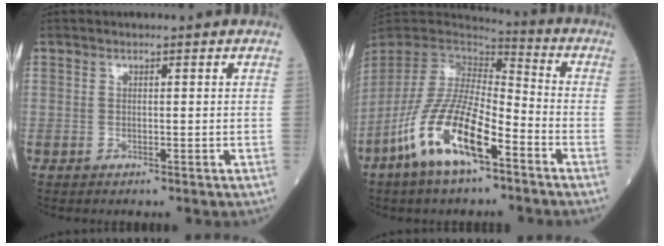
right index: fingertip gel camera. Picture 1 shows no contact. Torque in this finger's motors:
{"motor_torque": [1.66, -0.48, 1.05, 0.21]}